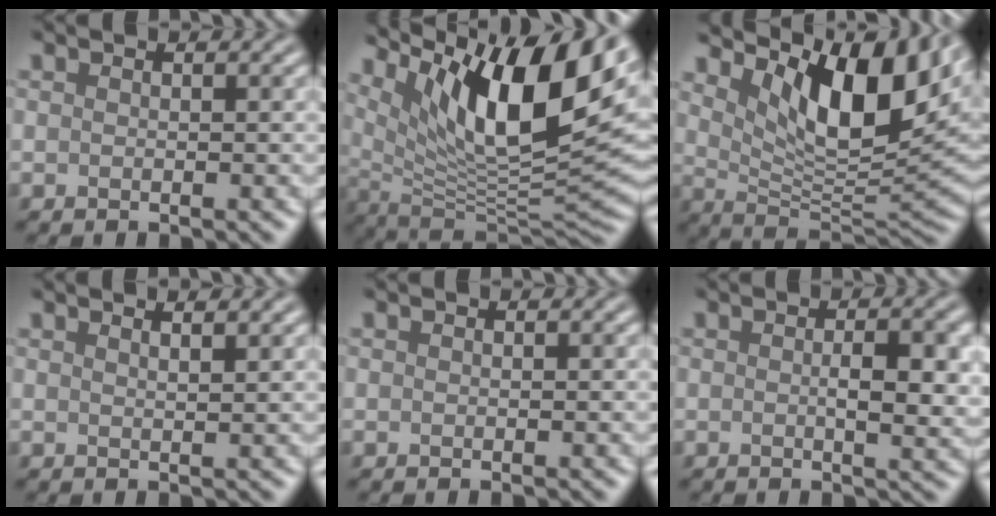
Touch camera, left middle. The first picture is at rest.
{"total": 13.9, "force": [6.6, 3.9, 11.6], "torque": [-0.186, 0.005, 0.122]}
{"total": 10.9, "force": [5.2, 3.7, 8.9], "torque": [-0.138, -0.005, 0.095]}
{"total": 1.6, "force": [1.3, 0.2, 0.7], "torque": [-0.007, 0.004, 0.009]}
{"total": 0.0}
{"total": 3.9, "force": [0.0, 1.3, 3.6], "torque": [-0.062, -0.001, 0.000]}